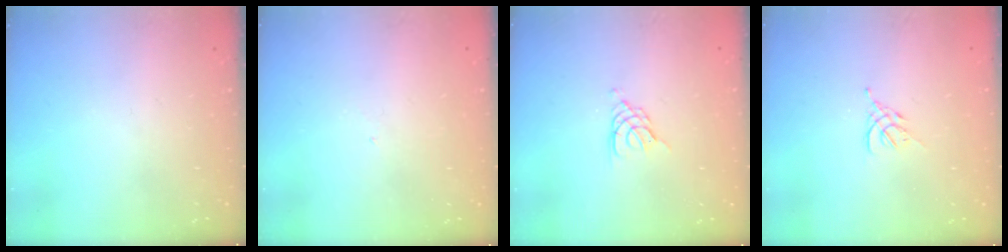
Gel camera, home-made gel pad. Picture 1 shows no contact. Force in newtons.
{"total": 2.8, "press": 2.8, "slide": 0.5}
{"total": 3.9, "press": 3.8, "slide": 0.7}
{"total": 3.0, "press": 2.8, "slide": 0.8}